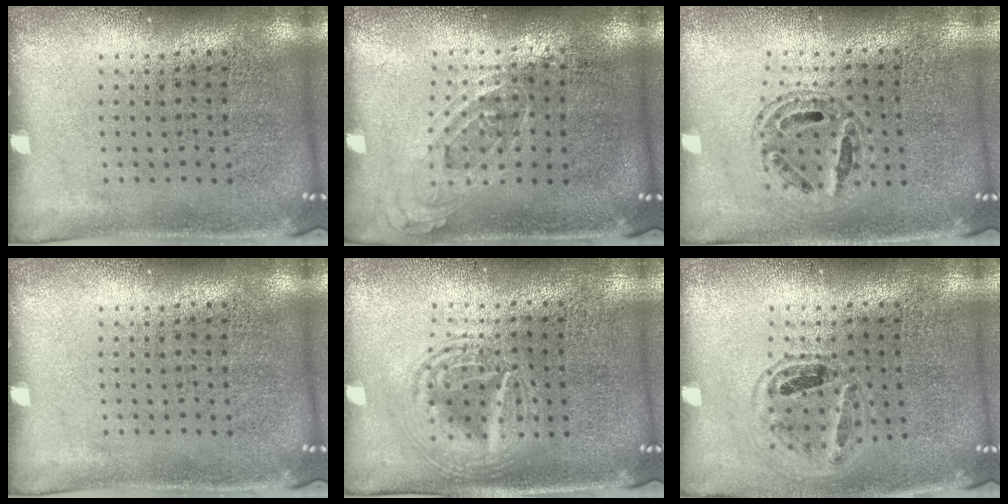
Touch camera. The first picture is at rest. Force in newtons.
{"total": 0.8, "press": 0.6, "slide": 0.5}
{"total": 0.7, "press": 0.7, "slide": 0.2}
{"total": 0.0}
{"total": 2.9, "press": 2.9, "slide": 0.3}
{"total": 0.9, "press": 0.9, "slide": 0.1}